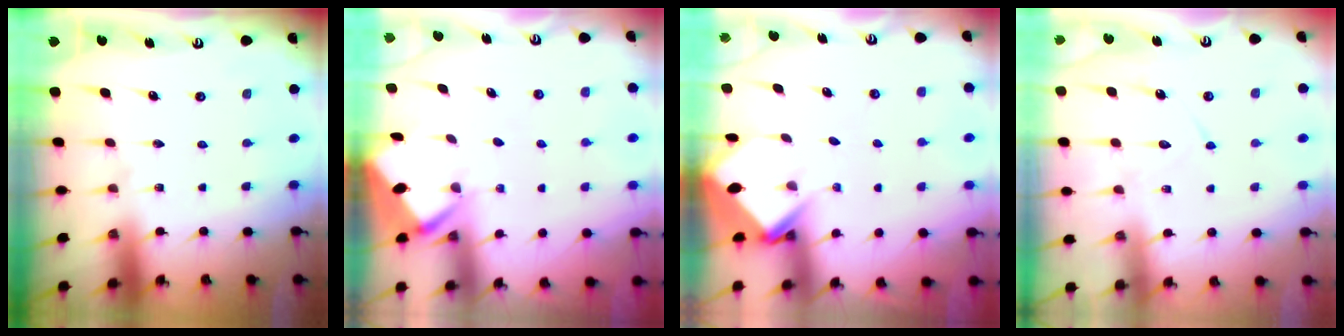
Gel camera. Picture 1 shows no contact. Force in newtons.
{"total": 2.7, "press": 2.7, "slide": 0.4}
{"total": 3.5, "press": 3.5, "slide": 0.3}
{"total": 7.8, "press": 7.8, "slide": 0.7}